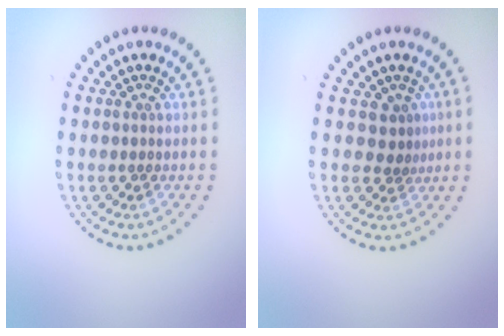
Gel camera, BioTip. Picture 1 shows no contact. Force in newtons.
{"total": 1.8, "press": 1.4, "slide": 1.1}